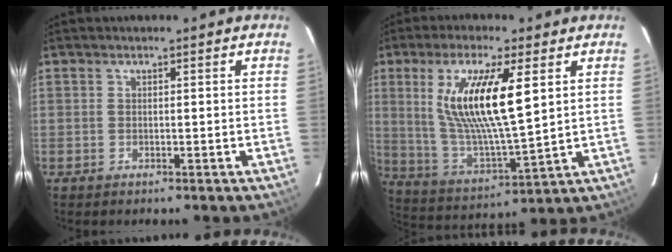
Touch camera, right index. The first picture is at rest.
{"total": 16.6, "force": [5.2, 3.5, 15.3], "torque": [-0.292, -0.008, 0.109]}